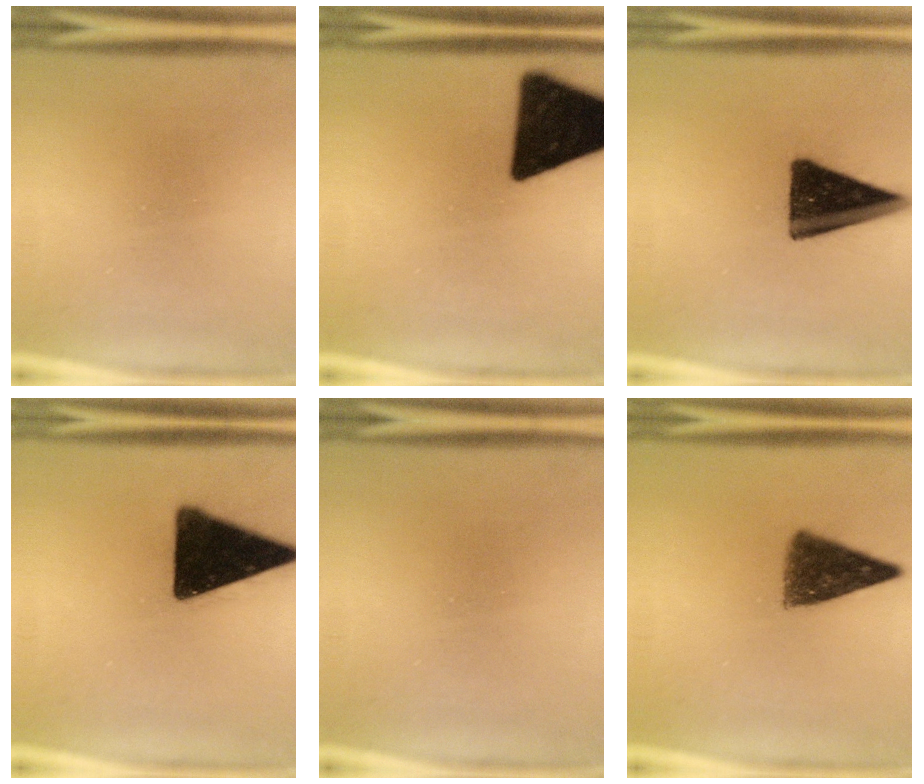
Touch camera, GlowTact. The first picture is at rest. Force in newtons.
{"total": 17.7}
{"total": 15.8}
{"total": 19.1}
{"total": 0.0}
{"total": 8.9}